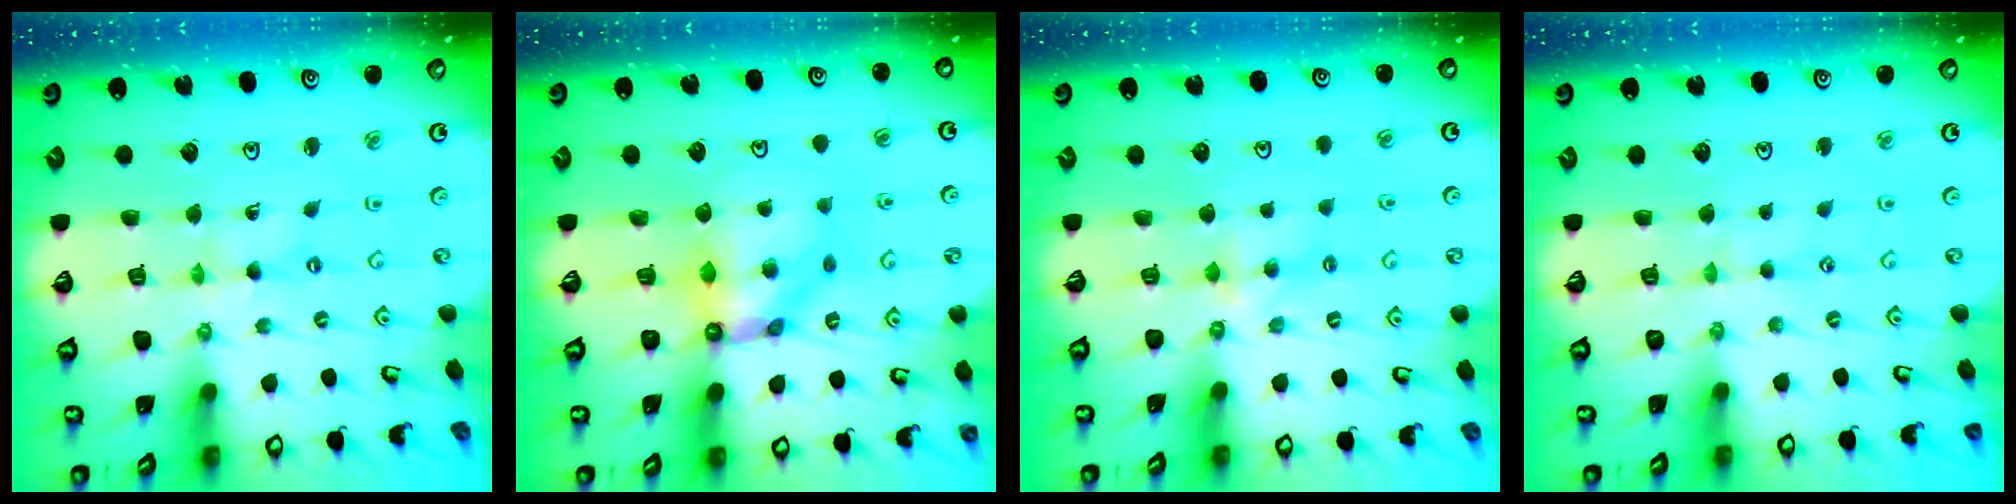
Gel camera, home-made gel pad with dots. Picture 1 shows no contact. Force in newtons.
{"total": 8.7, "press": 8.6, "slide": 1.2}
{"total": 4.2, "press": 4.1, "slide": 0.6}
{"total": 0.8, "press": 0.8, "slide": 0.3}